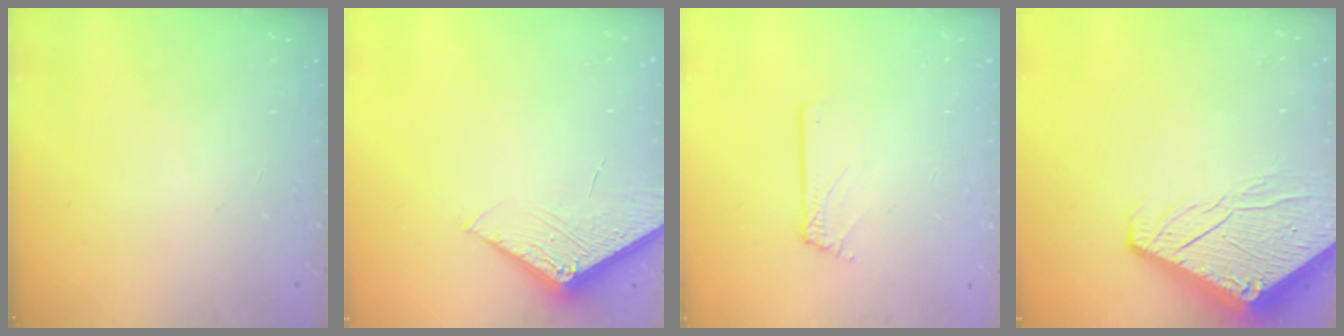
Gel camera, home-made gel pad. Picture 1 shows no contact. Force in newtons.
{"total": 4.3, "press": 4.2, "slide": 0.4}
{"total": 0.9, "press": 0.9, "slide": 0.0}
{"total": 9.3, "press": 9.3, "slide": 1.0}